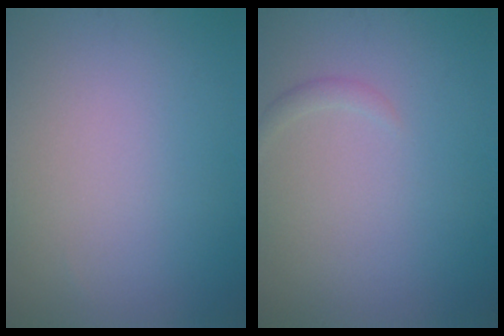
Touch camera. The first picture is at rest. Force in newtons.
{"total": 0.7, "press": 0.7, "slide": 0.0}